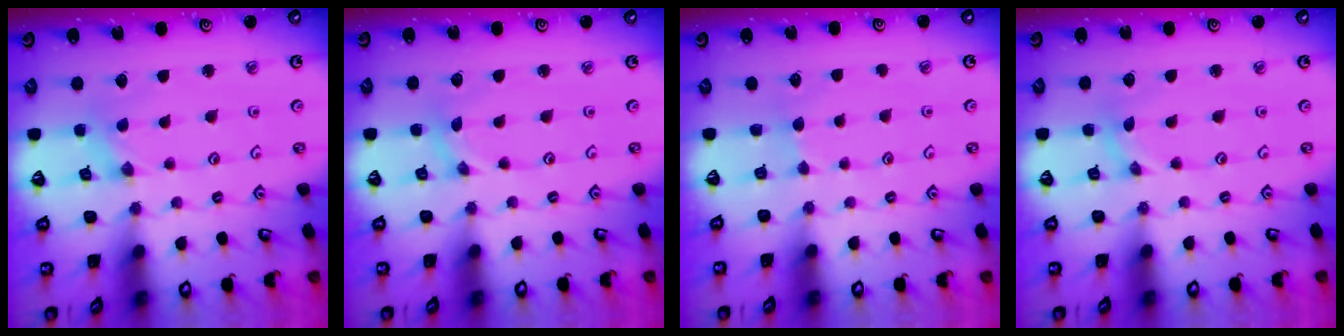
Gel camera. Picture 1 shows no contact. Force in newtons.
{"total": 0.0}
{"total": 2.3, "press": 2.2, "slide": 0.4}
{"total": 0.0}